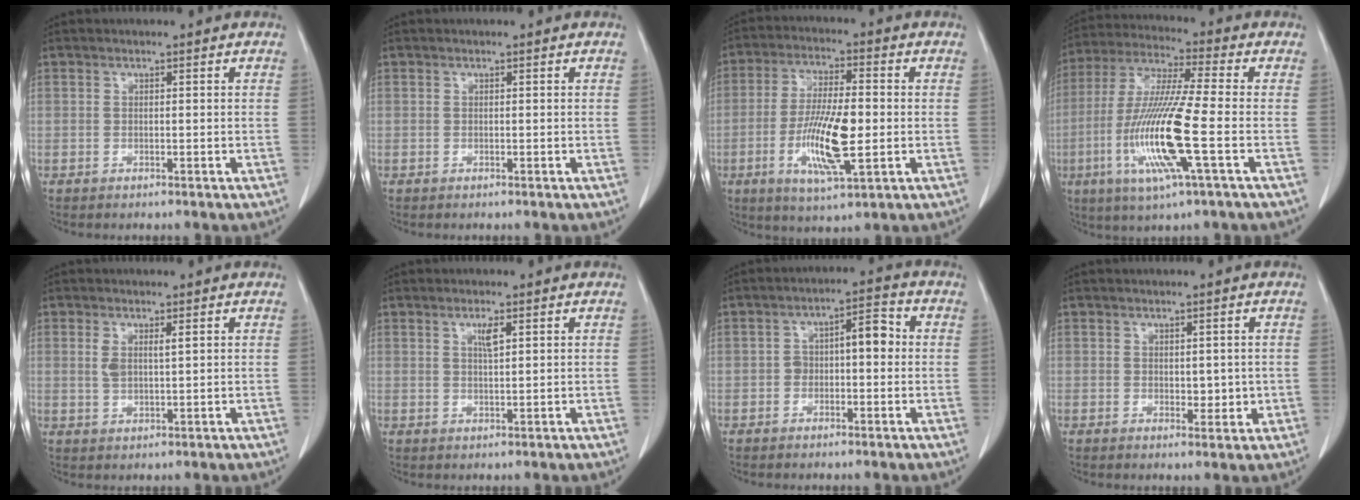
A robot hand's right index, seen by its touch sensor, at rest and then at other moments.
{"total": 0.0}
{"total": 11.6, "force": [-2.3, 2.1, 11.2], "torque": [-0.219, -0.010, -0.038]}
{"total": 15.1, "force": [-4.0, -0.1, 14.6], "torque": [-0.308, -0.017, -0.081]}
{"total": 3.0, "force": [1.1, 0.8, 2.7], "torque": [-0.058, 0.005, 0.026]}
{"total": 2.2, "force": [1.0, 0.2, 1.9], "torque": [-0.037, -0.002, 0.019]}
{"total": 5.5, "force": [0.1, 2.4, 4.9], "torque": [-0.077, 0.037, 0.001]}
{"total": 2.5, "force": [0.1, 1.3, 2.1], "torque": [-0.025, -0.005, 0.009]}